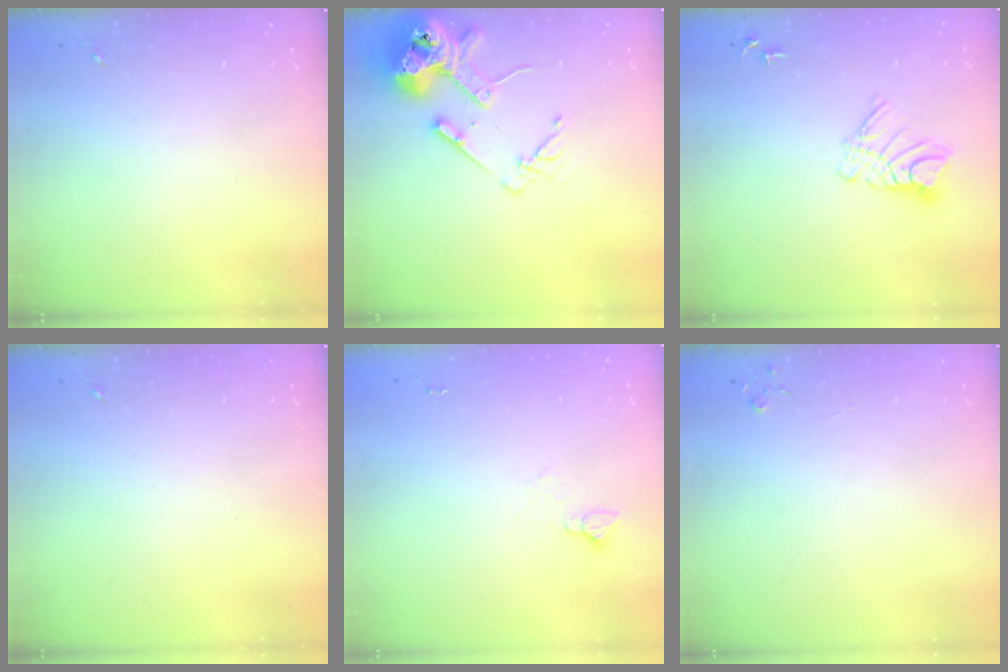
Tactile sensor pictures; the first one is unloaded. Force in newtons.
{"total": 15.2, "press": 14.9, "slide": 2.8}
{"total": 9.5, "press": 9.5, "slide": 0.9}
{"total": 0.0}
{"total": 3.1, "press": 3.1, "slide": 0.3}
{"total": 2.8, "press": 2.8, "slide": 0.3}